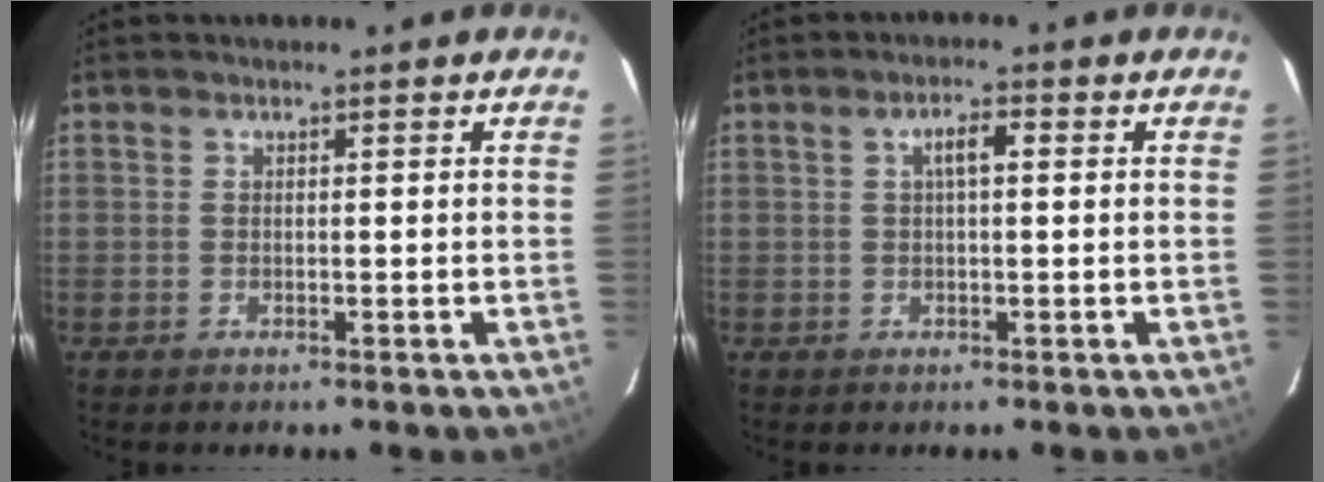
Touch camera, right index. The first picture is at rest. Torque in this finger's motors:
{"motor_torque": [0.20, -0.09, 0.21, 0.05]}